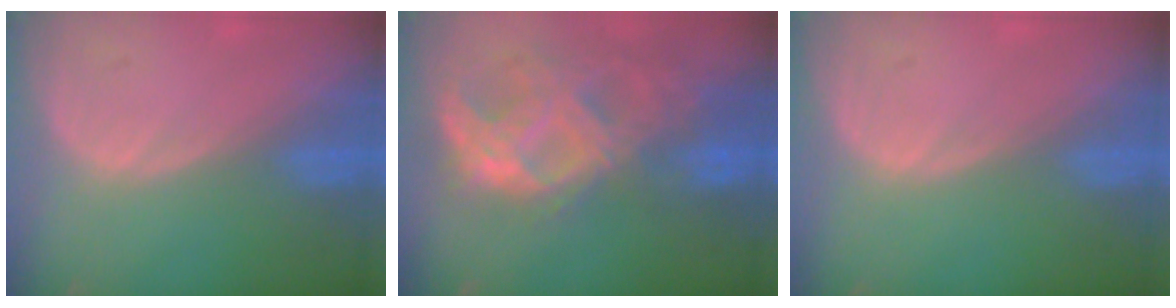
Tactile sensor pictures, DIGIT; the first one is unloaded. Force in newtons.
{"total": 11.1, "press": 9.4, "slide": 6.0}
{"total": 0.0}